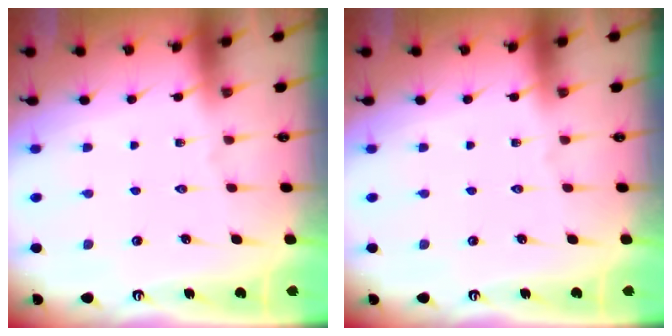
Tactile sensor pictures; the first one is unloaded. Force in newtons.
{"total": 0.0}